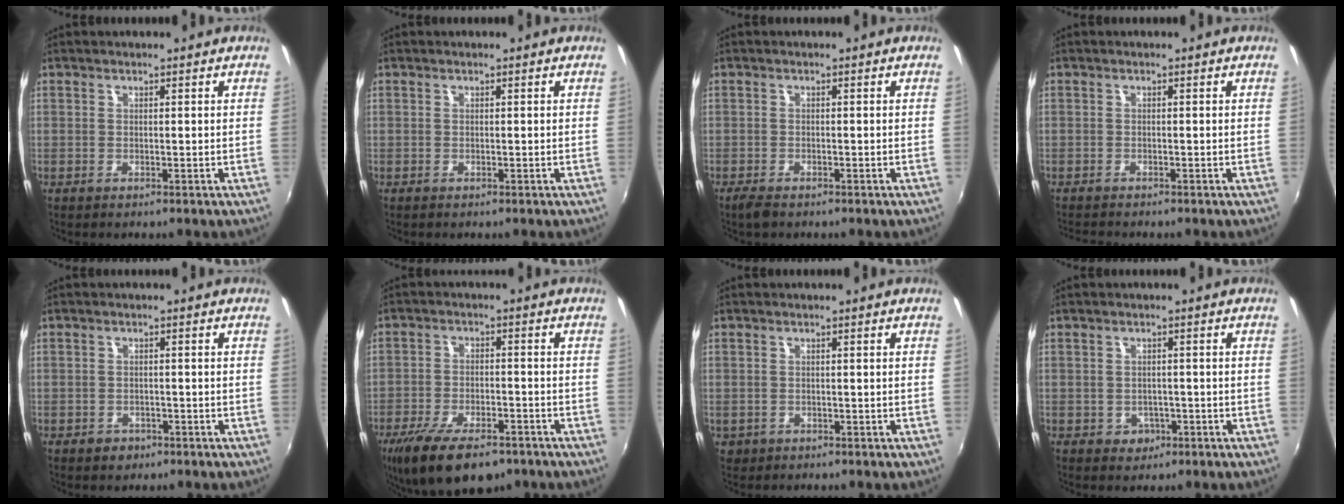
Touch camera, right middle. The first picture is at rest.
{"total": 0.0}
{"total": 2.4, "force": [-1.9, 0.7, 1.2], "torque": [-0.030, -0.007, -0.037]}
{"total": 2.6, "force": [-2.5, 0.2, 0.8], "torque": [-0.024, -0.016, -0.047]}
{"total": 2.3, "force": [-1.3, 1.8, 0.5], "torque": [-0.013, 0.000, -0.019]}
{"total": 14.7, "force": [-10.1, 5.7, 9.0], "torque": [-0.190, -0.036, -0.166]}
{"total": 1.9, "force": [-0.7, 1.6, 0.6], "torque": [-0.018, -0.004, -0.008]}
{"total": 3.1, "force": [-1.1, 2.8, 0.8], "torque": [-0.021, 0.002, -0.010]}